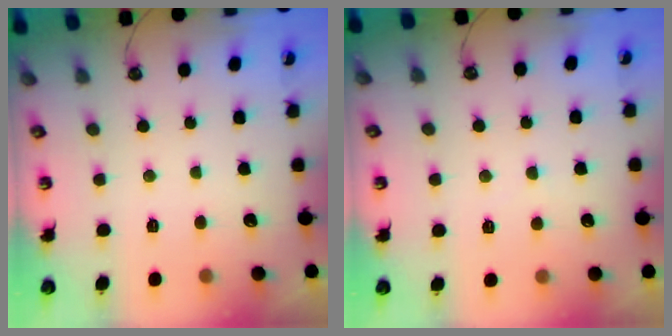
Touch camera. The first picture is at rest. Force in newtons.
{"total": 5.3, "press": 5.3, "slide": 0.4}